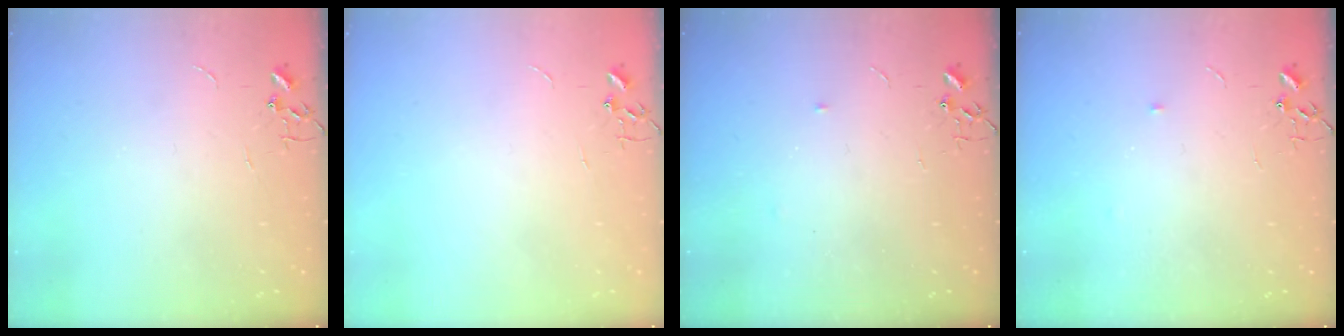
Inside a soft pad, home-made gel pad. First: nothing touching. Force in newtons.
{"total": 0.0}
{"total": 2.8, "press": 2.8, "slide": 0.4}
{"total": 3.0, "press": 2.9, "slide": 0.5}